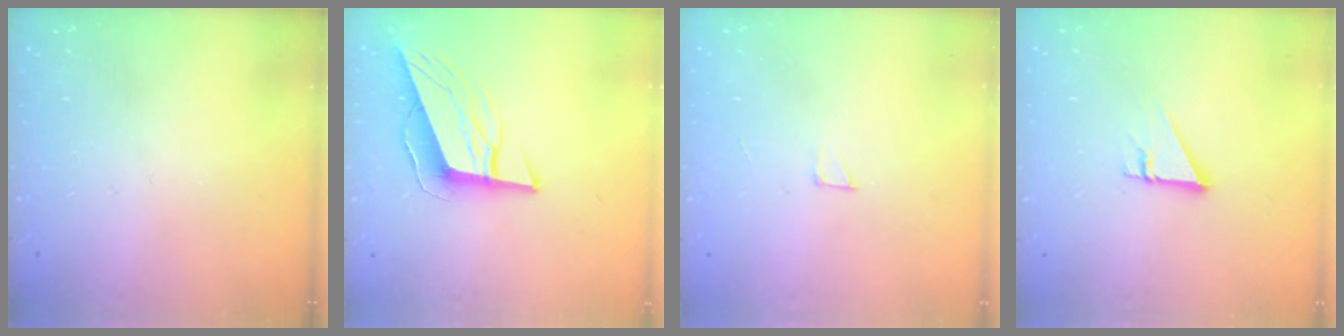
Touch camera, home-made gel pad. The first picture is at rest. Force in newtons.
{"total": 13.0, "press": 12.6, "slide": 3.2}
{"total": 2.0, "press": 2.0, "slide": 0.0}
{"total": 2.7, "press": 2.7, "slide": 0.2}